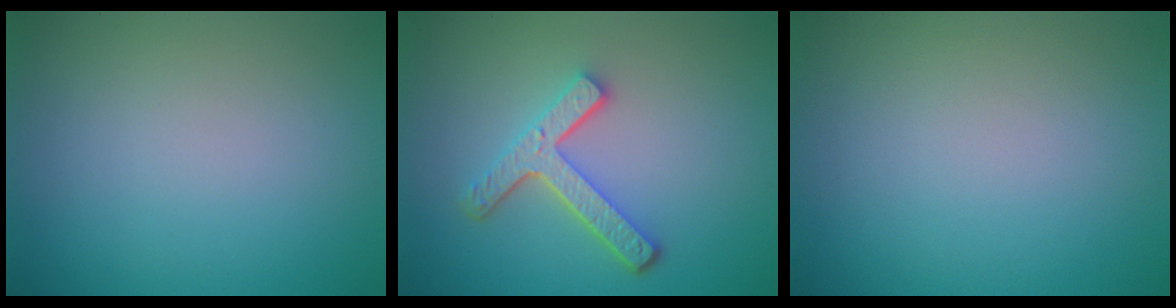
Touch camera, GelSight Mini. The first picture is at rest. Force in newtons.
{"total": 4.2, "press": 3.3, "slide": 2.7}
{"total": 0.0}